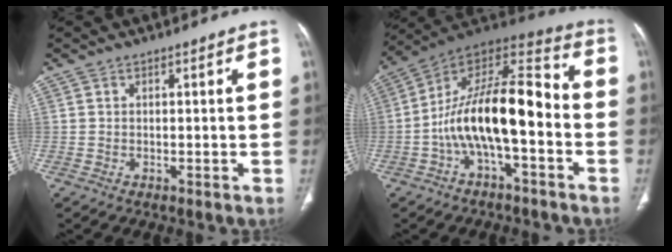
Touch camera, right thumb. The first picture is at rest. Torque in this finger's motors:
{"motor_torque": [0.54, 0.52, 1.41, -1.36, 0.22]}